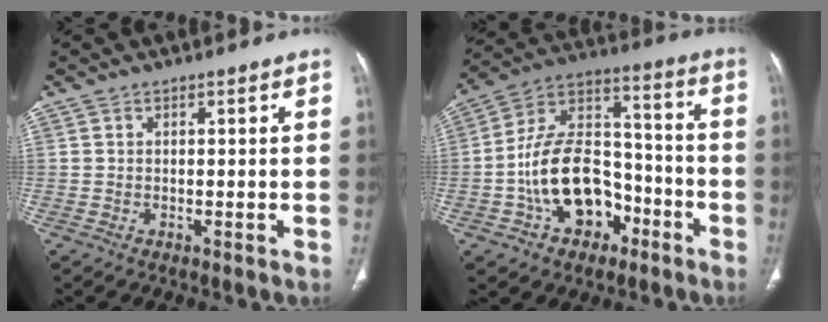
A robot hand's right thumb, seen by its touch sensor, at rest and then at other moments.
{"total": 17.8, "force": [-6.3, 11.8, 11.6], "torque": [-0.169, 0.067, -0.104]}